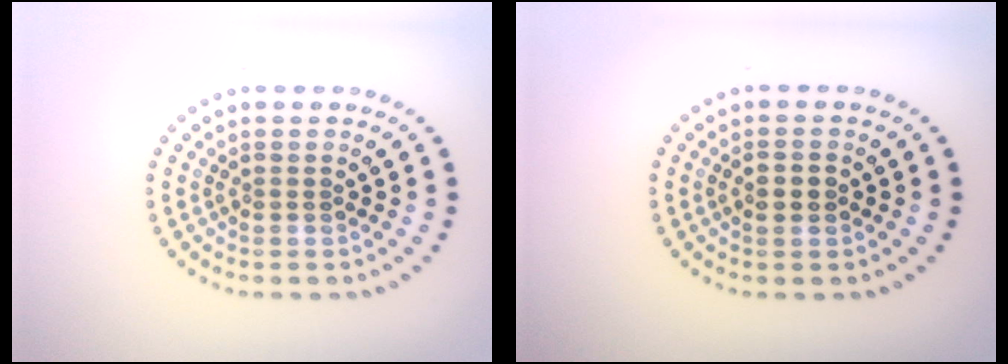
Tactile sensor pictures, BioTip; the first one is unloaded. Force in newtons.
{"total": 1.3, "press": 1.3, "slide": 0.1}